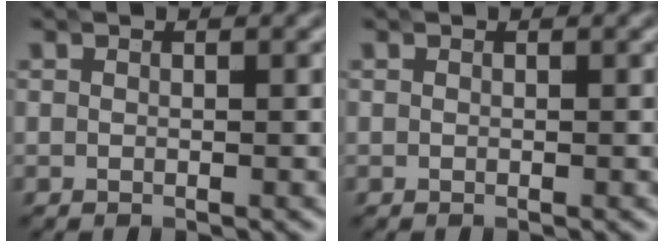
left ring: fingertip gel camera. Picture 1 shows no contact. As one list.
[{"total": 0.0}]